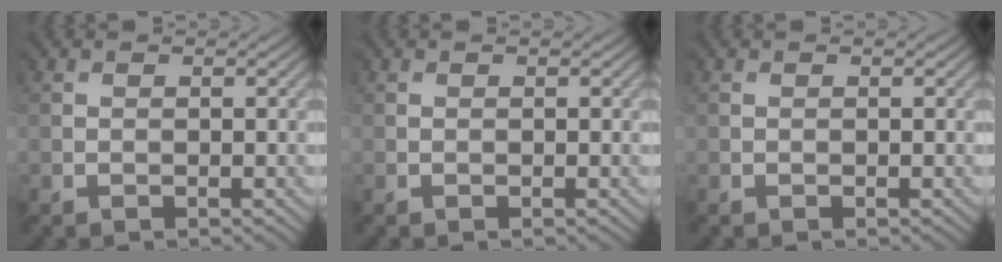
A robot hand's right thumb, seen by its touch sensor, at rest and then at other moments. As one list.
[{"total": 0.0}, {"total": 0.0}]